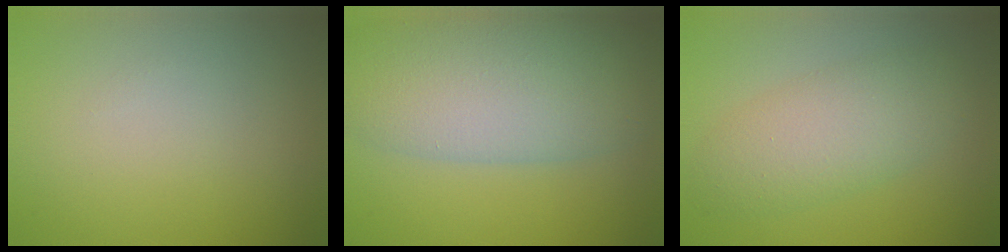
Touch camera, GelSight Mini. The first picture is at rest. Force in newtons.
{"total": 10.2, "press": 10.1, "slide": 0.9}
{"total": 4.6, "press": 4.6, "slide": 0.2}